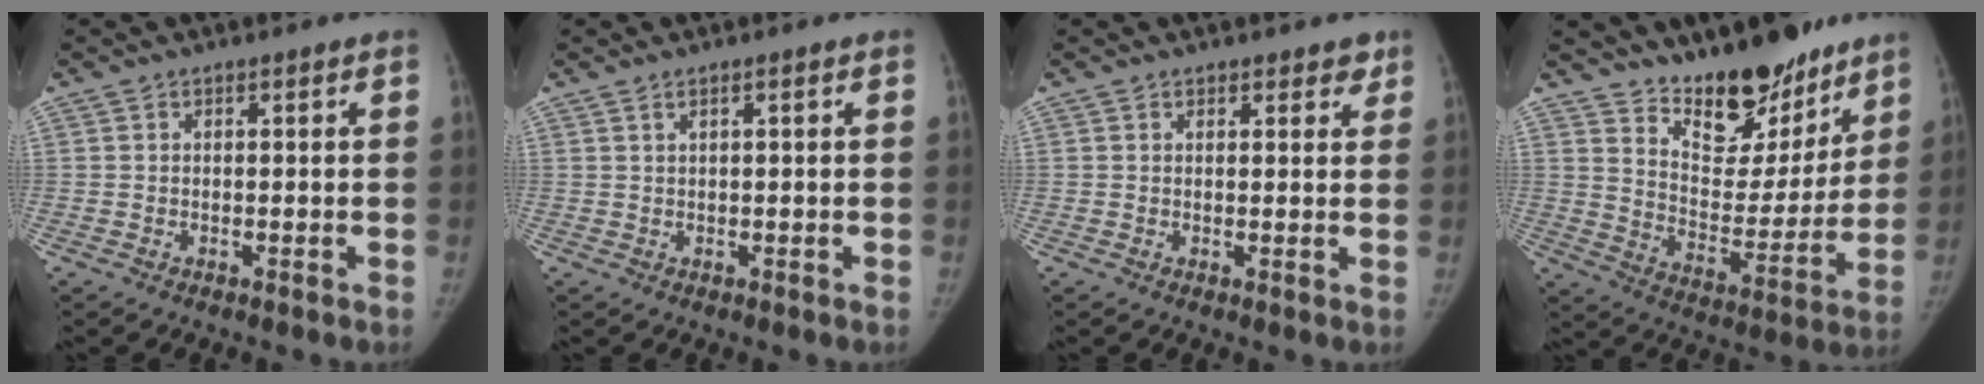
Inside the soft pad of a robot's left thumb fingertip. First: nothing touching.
{"total": 0.6, "force": [0.4, 0.0, 0.3], "torque": [-0.009, 0.003, 0.010]}
{"total": 2.6, "force": [2.0, 1.5, 0.9], "torque": [0.019, -0.008, 0.020]}
{"total": 17.3, "force": [13.5, 7.5, 7.8], "torque": [-0.054, -0.107, 0.216]}